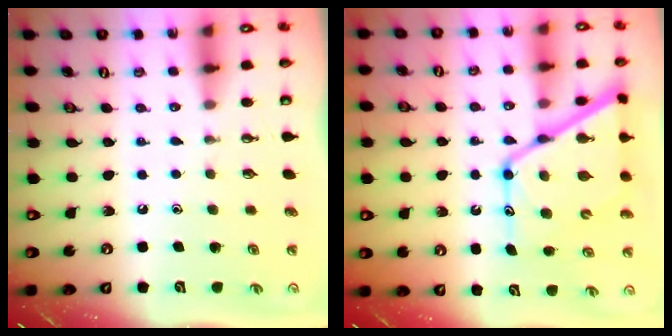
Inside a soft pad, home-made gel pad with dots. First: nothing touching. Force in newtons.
{"total": 18.1, "press": 18.1, "slide": 1.6}